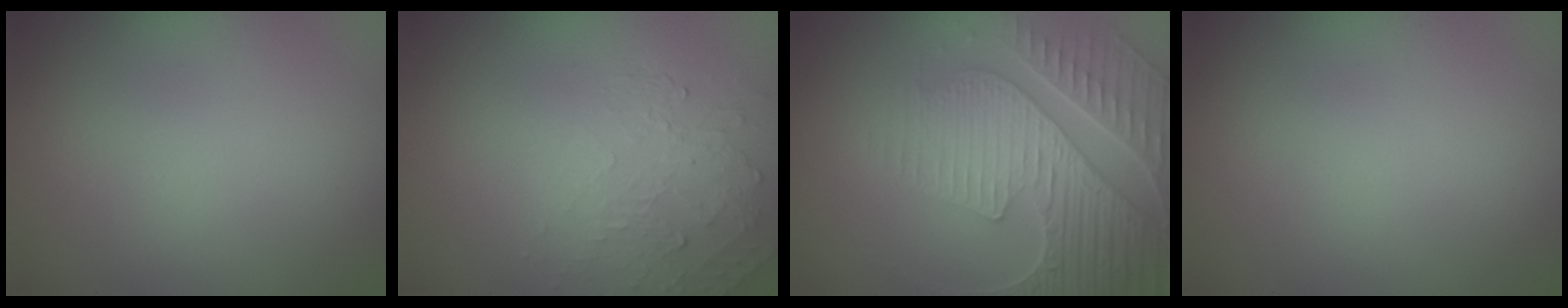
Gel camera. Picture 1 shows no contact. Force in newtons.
{"total": 2.1, "press": 0.7, "slide": 2.0}
{"total": 6.7, "press": 5.5, "slide": 3.9}
{"total": 0.0}